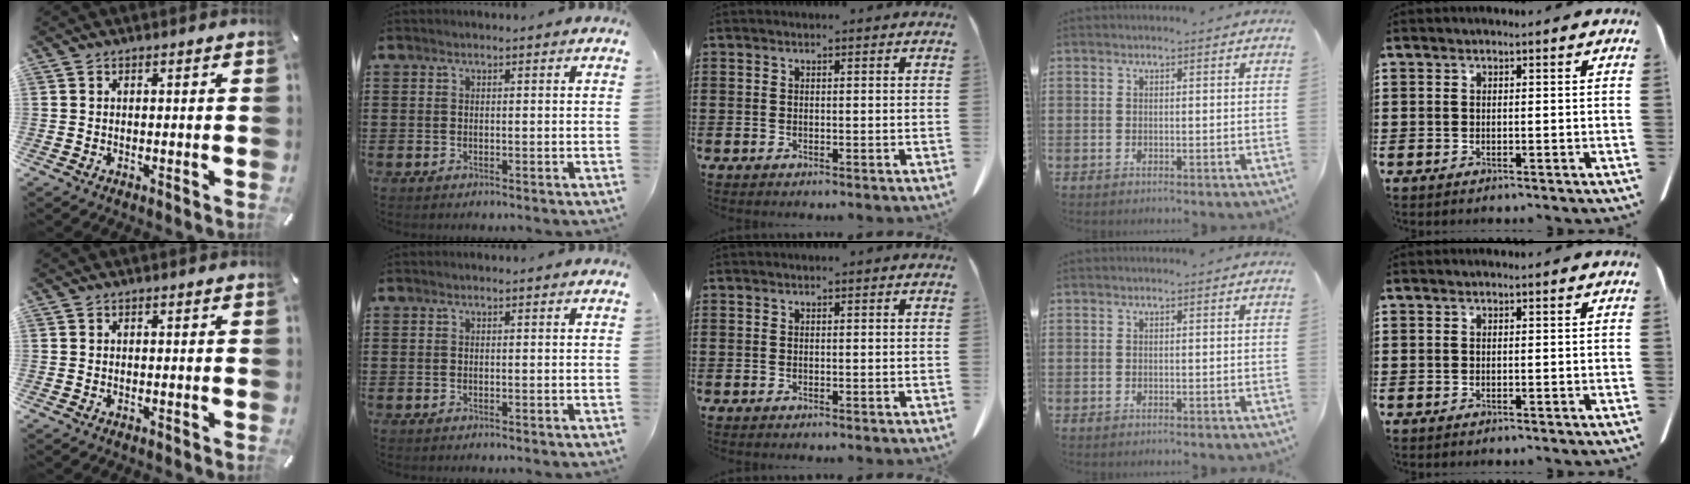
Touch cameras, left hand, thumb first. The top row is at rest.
{}